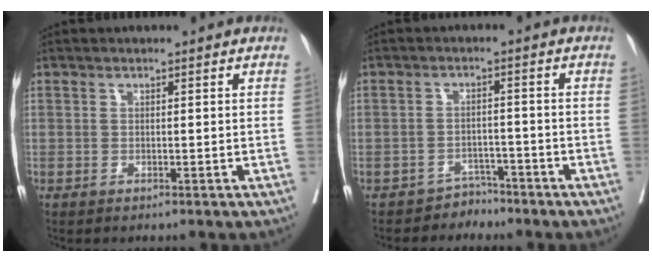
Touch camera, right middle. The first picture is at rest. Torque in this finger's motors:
{"motor_torque": [0.20, -0.18, -0.01, 0.00]}